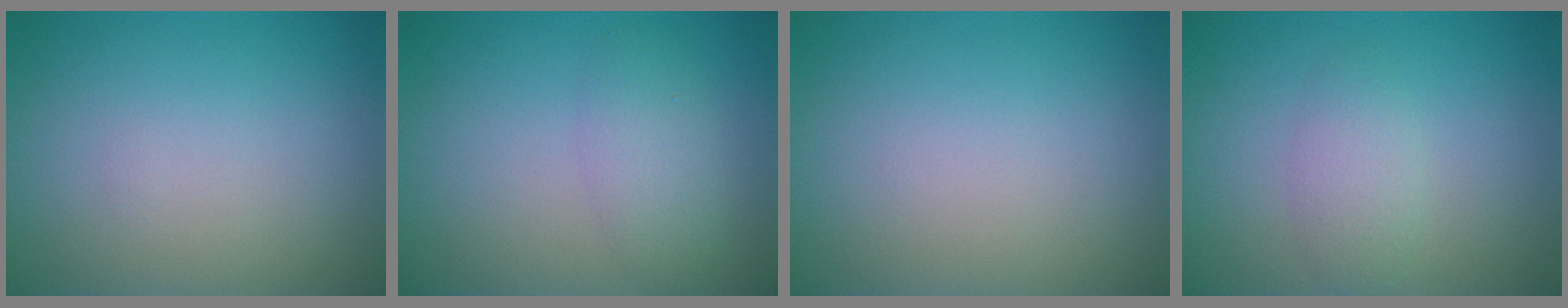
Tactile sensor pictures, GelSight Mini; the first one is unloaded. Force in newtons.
{"total": 2.5, "press": 2.5, "slide": 0.0}
{"total": 0.0}
{"total": 2.0, "press": 2.0, "slide": 0.0}